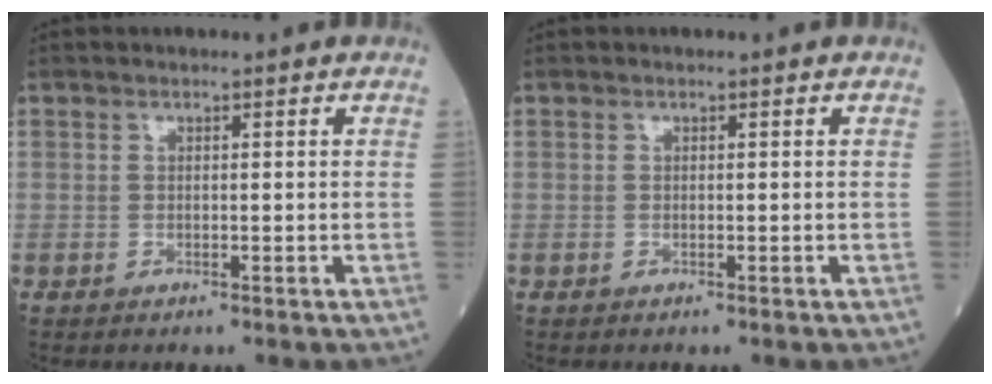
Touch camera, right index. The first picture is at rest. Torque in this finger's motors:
{"motor_torque": [0.01, 0.01, -0.02, -0.01]}